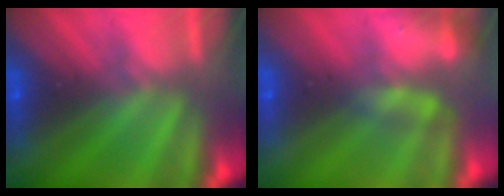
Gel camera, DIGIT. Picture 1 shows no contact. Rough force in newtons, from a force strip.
{"total": 2.4}